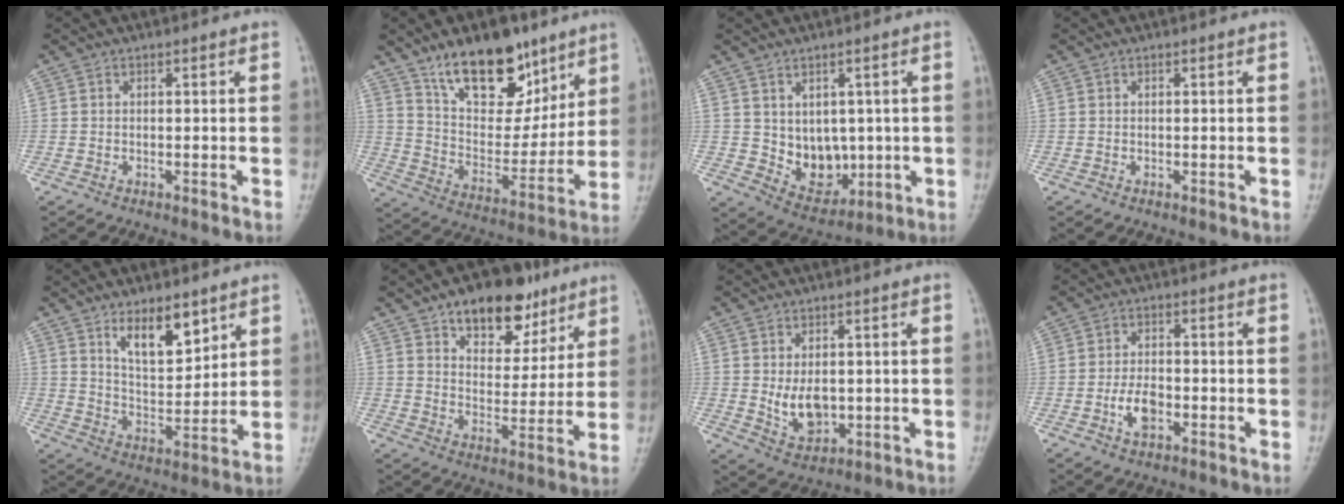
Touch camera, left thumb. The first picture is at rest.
{"total": 18.9, "force": [12.5, 9.5, 10.5], "torque": [-0.110, -0.074, 0.218]}
{"total": 8.3, "force": [0.3, 6.3, 5.4], "torque": [-0.042, -0.018, 0.031]}
{"total": 0.0}
{"total": 10.3, "force": [6.1, 4.5, 7.0], "torque": [-0.089, -0.047, 0.111]}
{"total": 14.5, "force": [9.0, 7.9, 8.1], "torque": [-0.067, -0.044, 0.137]}
{"total": 6.6, "force": [0.1, 4.4, 5.0], "torque": [-0.060, -0.014, 0.018]}
{"total": 5.0, "force": [-1.9, 2.7, 3.8], "torque": [-0.060, 0.011, -0.035]}